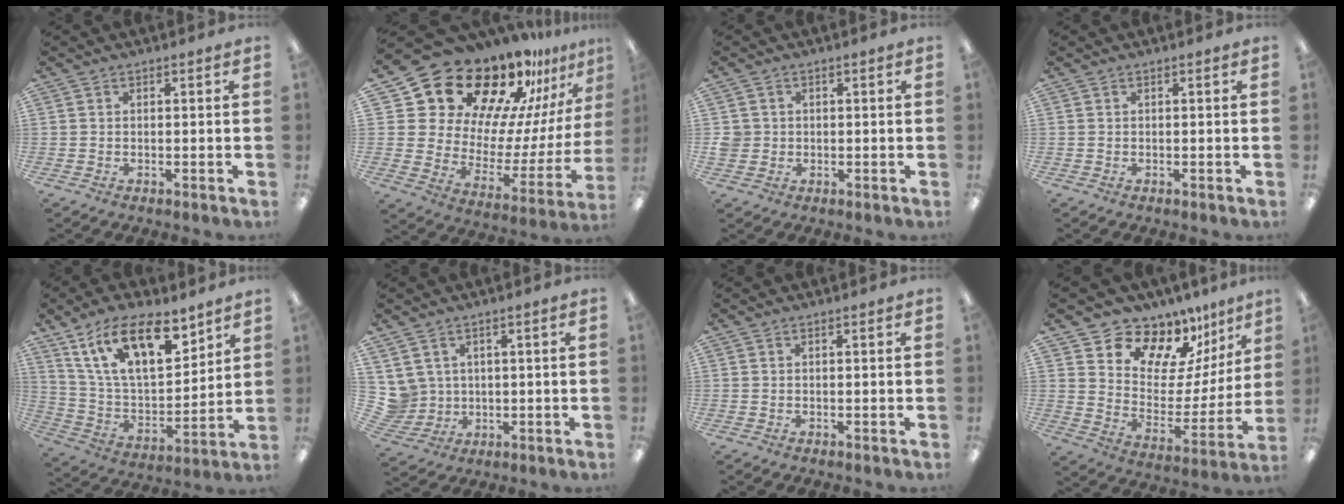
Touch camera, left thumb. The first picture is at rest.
{"total": 22.2, "force": [18.1, 10.7, 6.9], "torque": [-0.115, -0.152, 0.338]}
{"total": 2.9, "force": [0.0, 2.9, 0.1], "torque": [-0.006, 0.004, 0.000]}
{"total": 0.0}
{"total": 18.9, "force": [11.5, 8.1, 12.5], "torque": [-0.240, -0.047, 0.202]}
{"total": 5.7, "force": [2.2, 5.2, 0.1], "torque": [-0.040, -0.008, 0.048]}
{"total": 0.0}
{"total": 13.7, "force": [11.4, 7.0, 2.6], "torque": [-0.040, -0.111, 0.206]}